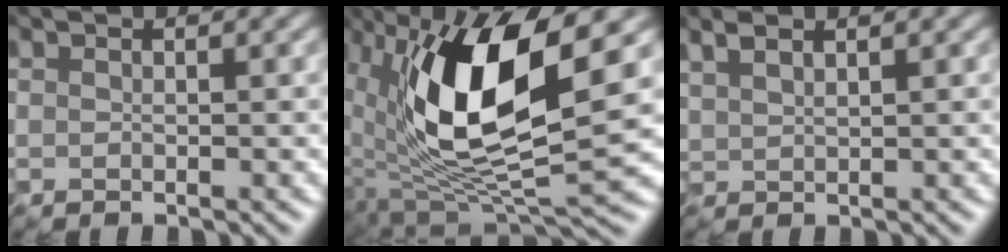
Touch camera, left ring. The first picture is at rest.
{"total": 11.8, "force": [2.2, 4.4, 10.8], "torque": [-0.199, -0.016, 0.044]}
{"total": 1.9, "force": [1.5, 0.5, 1.1], "torque": [-0.022, 0.004, 0.033]}